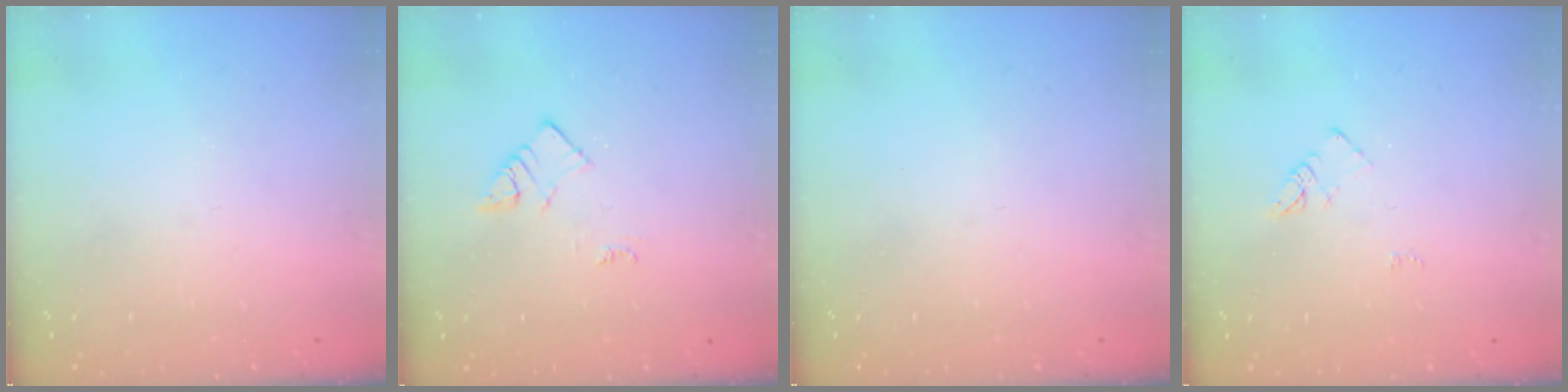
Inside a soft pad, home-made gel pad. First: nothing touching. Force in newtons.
{"total": 3.0, "press": 3.0, "slide": 0.4}
{"total": 0.0}
{"total": 3.8, "press": 3.8, "slide": 0.4}